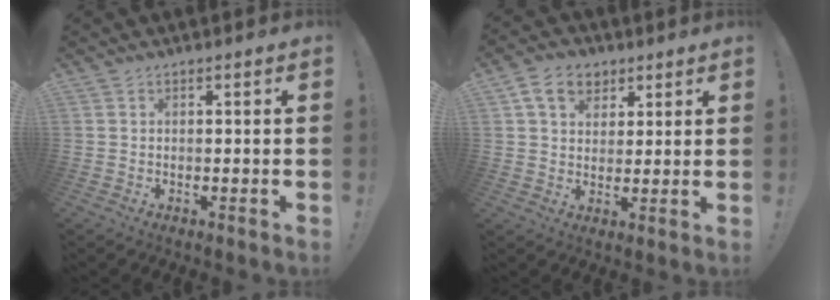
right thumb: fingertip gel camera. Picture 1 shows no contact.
{"total": 9.4, "force": [4.6, 7.1, 4.3], "torque": [-0.069, -0.010, 0.089]}